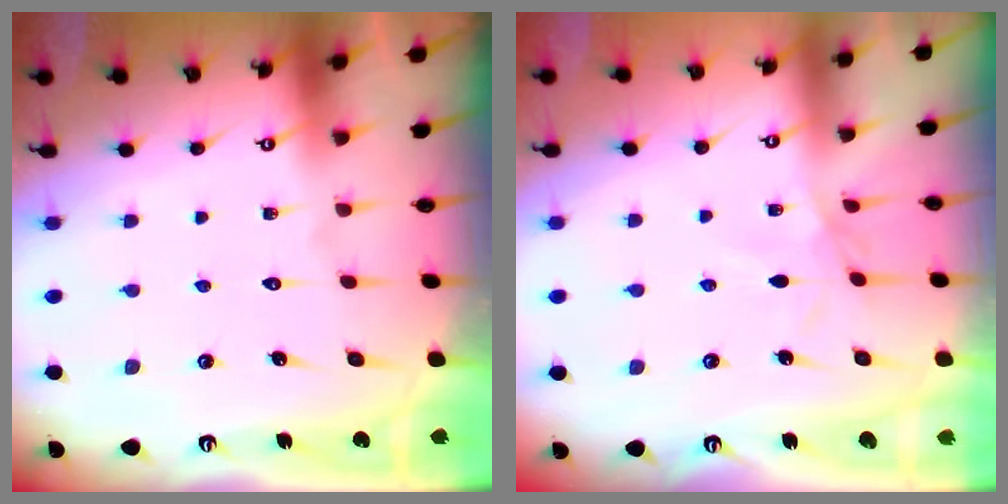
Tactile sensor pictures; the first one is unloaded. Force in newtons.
{"total": 2.2, "press": 2.1, "slide": 0.5}